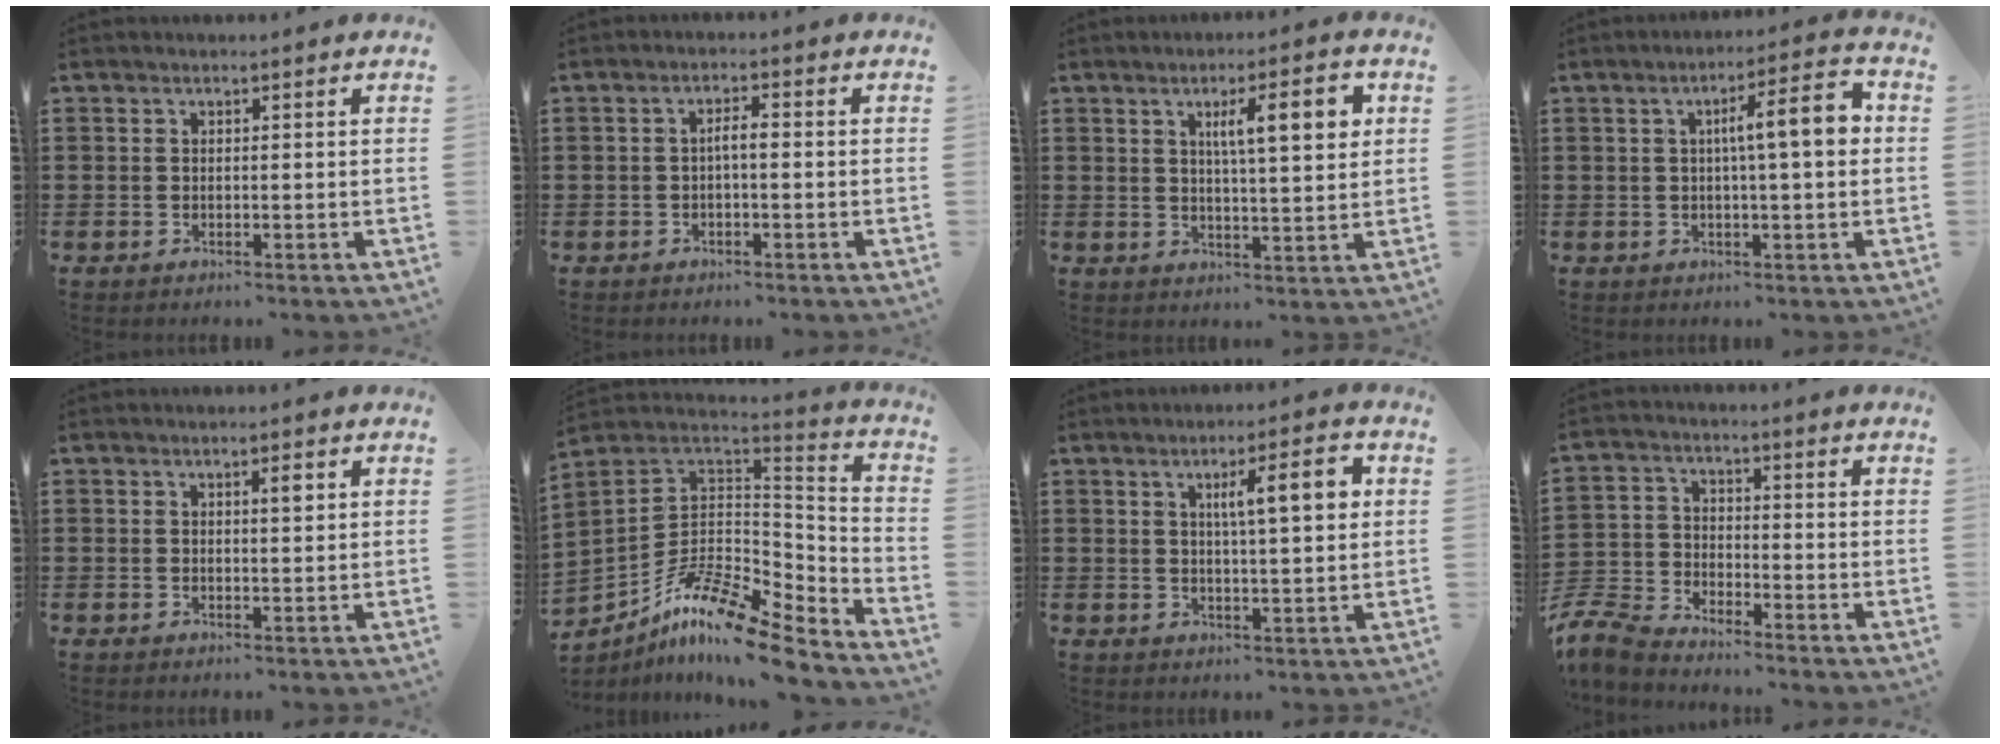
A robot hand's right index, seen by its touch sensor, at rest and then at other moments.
{"total": 2.0, "force": [-0.4, 0.4, 1.9], "torque": [-0.036, 0.003, -0.009]}
{"total": 7.9, "force": [2.6, 1.8, 7.3], "torque": [-0.122, -0.002, 0.036]}
{"total": 8.0, "force": [1.1, 1.0, 7.9], "torque": [-0.123, -0.004, 0.006]}
{"total": 1.6, "force": [0.6, 0.3, 1.5], "torque": [-0.020, 0.000, 0.007]}
{"total": 12.9, "force": [-9.2, 3.3, 8.4], "torque": [-0.169, 0.011, -0.177]}
{"total": 7.7, "force": [2.2, 1.5, 7.2], "torque": [-0.118, -0.004, 0.027]}
{"total": 6.1, "force": [-5.9, 0.9, 1.2], "torque": [-0.058, -0.006, -0.125]}